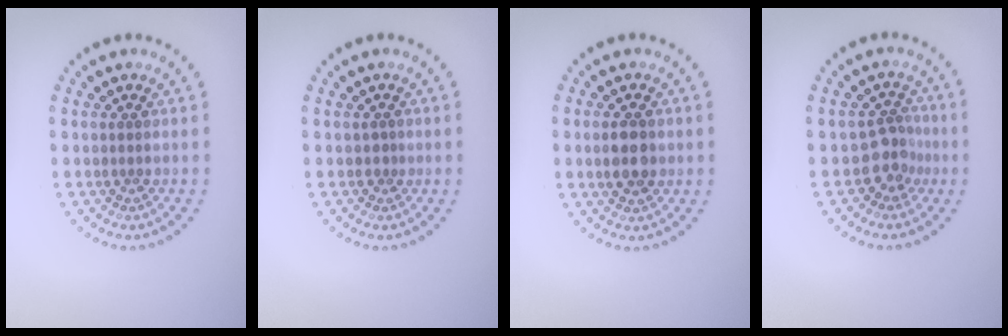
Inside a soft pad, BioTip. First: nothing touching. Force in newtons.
{"total": 0.6, "press": 0.4, "slide": 0.5}
{"total": 3.2, "press": 3.1, "slide": 0.1}
{"total": 2.5, "press": 1.9, "slide": 1.6}